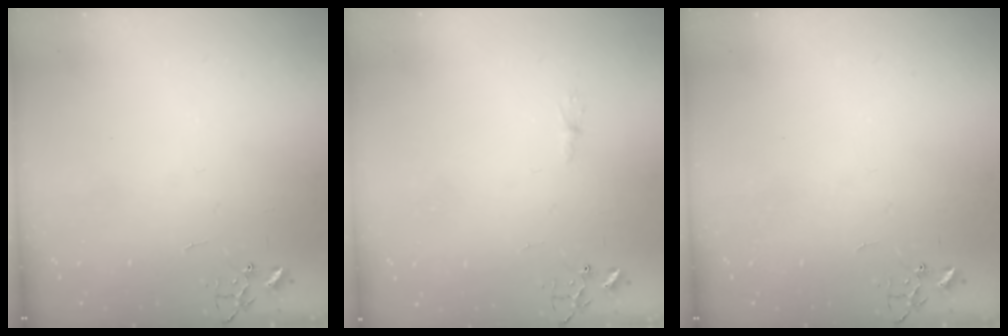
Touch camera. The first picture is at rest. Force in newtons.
{"total": 4.0, "press": 4.0, "slide": 0.4}
{"total": 0.0}